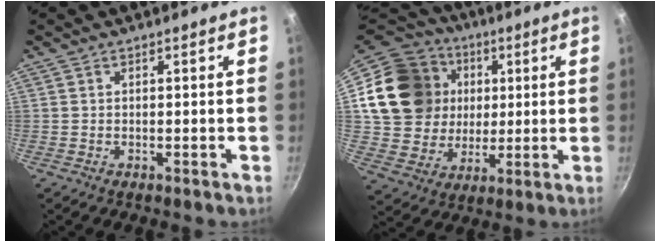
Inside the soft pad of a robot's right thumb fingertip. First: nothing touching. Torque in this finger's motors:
{"motor_torque": [1.08, 3.79, 1.22, 0.12, 0.14]}